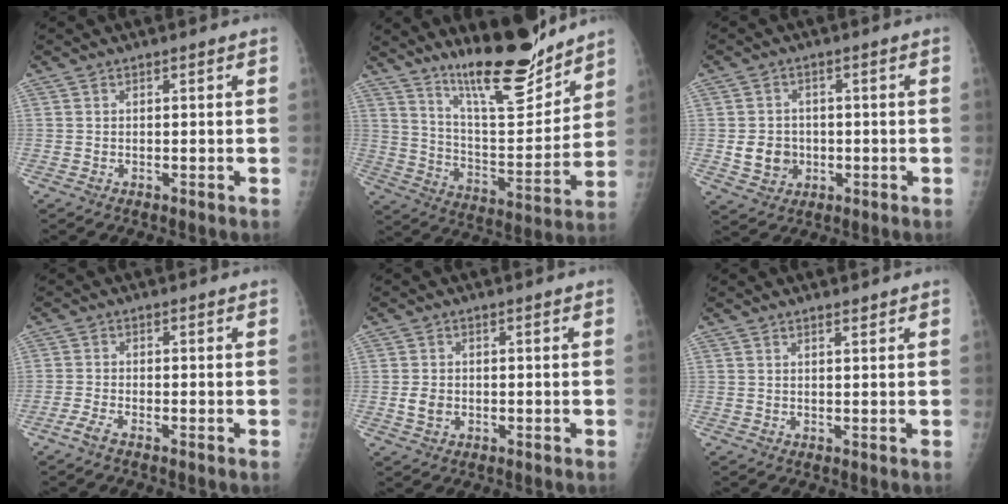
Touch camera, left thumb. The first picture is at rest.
{"total": 17.5, "force": [14.1, 3.9, 9.6], "torque": [-0.116, -0.104, 0.241]}
{"total": 5.4, "force": [-0.6, 4.9, 2.2], "torque": [-0.011, 0.005, -0.003]}
{"total": 2.1, "force": [-1.7, 0.1, 1.2], "torque": [-0.033, -0.002, -0.041]}
{"total": 2.6, "force": [-0.5, 2.0, 1.5], "torque": [-0.020, 0.001, -0.007]}
{"total": 1.0, "force": [0.9, 0.2, 0.4], "torque": [-0.003, -0.008, 0.015]}